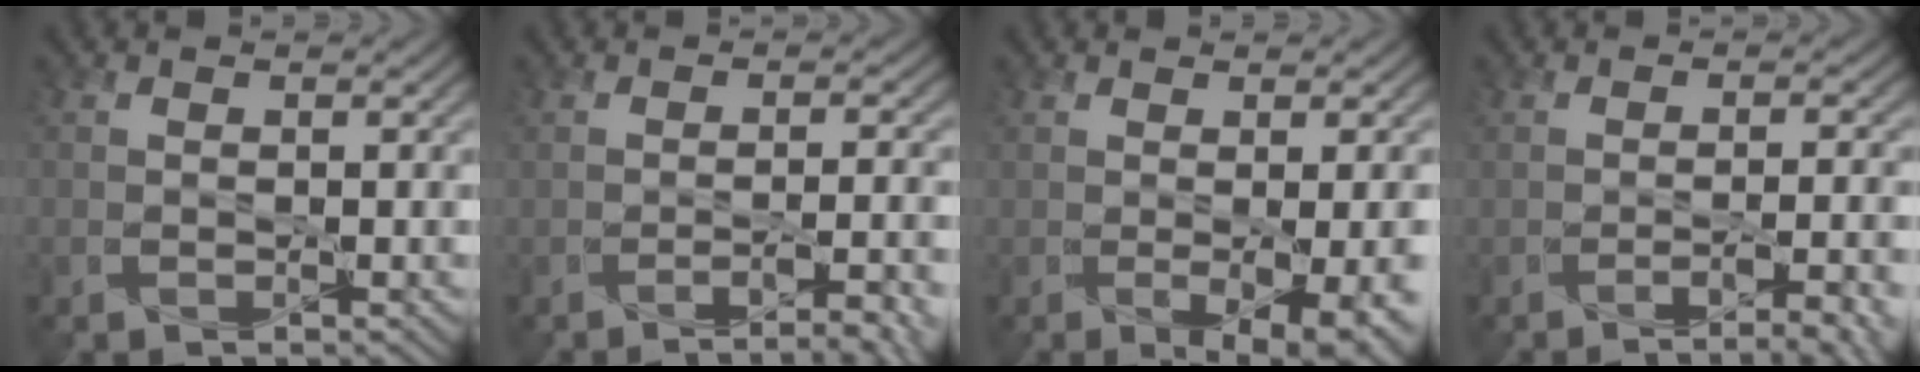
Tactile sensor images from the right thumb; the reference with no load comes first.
{"total": 6.2, "force": [-3.8, 1.5, 4.7], "torque": [-0.058, 0.000, -0.047]}
{"total": 6.8, "force": [-1.6, 2.3, 6.2], "torque": [-0.085, -0.017, 0.003]}
{"total": 6.9, "force": [-4.0, 1.8, 5.3], "torque": [-0.063, 0.001, -0.047]}